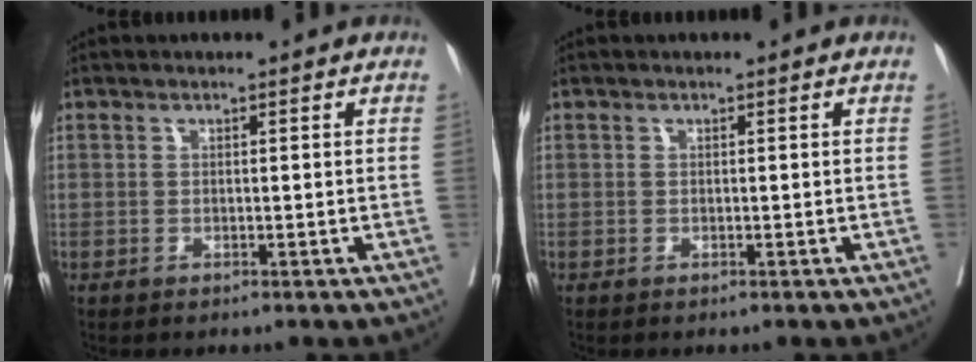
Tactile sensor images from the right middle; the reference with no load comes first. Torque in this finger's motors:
{"motor_torque": [0.47, -0.68, 0.04, 0.01]}